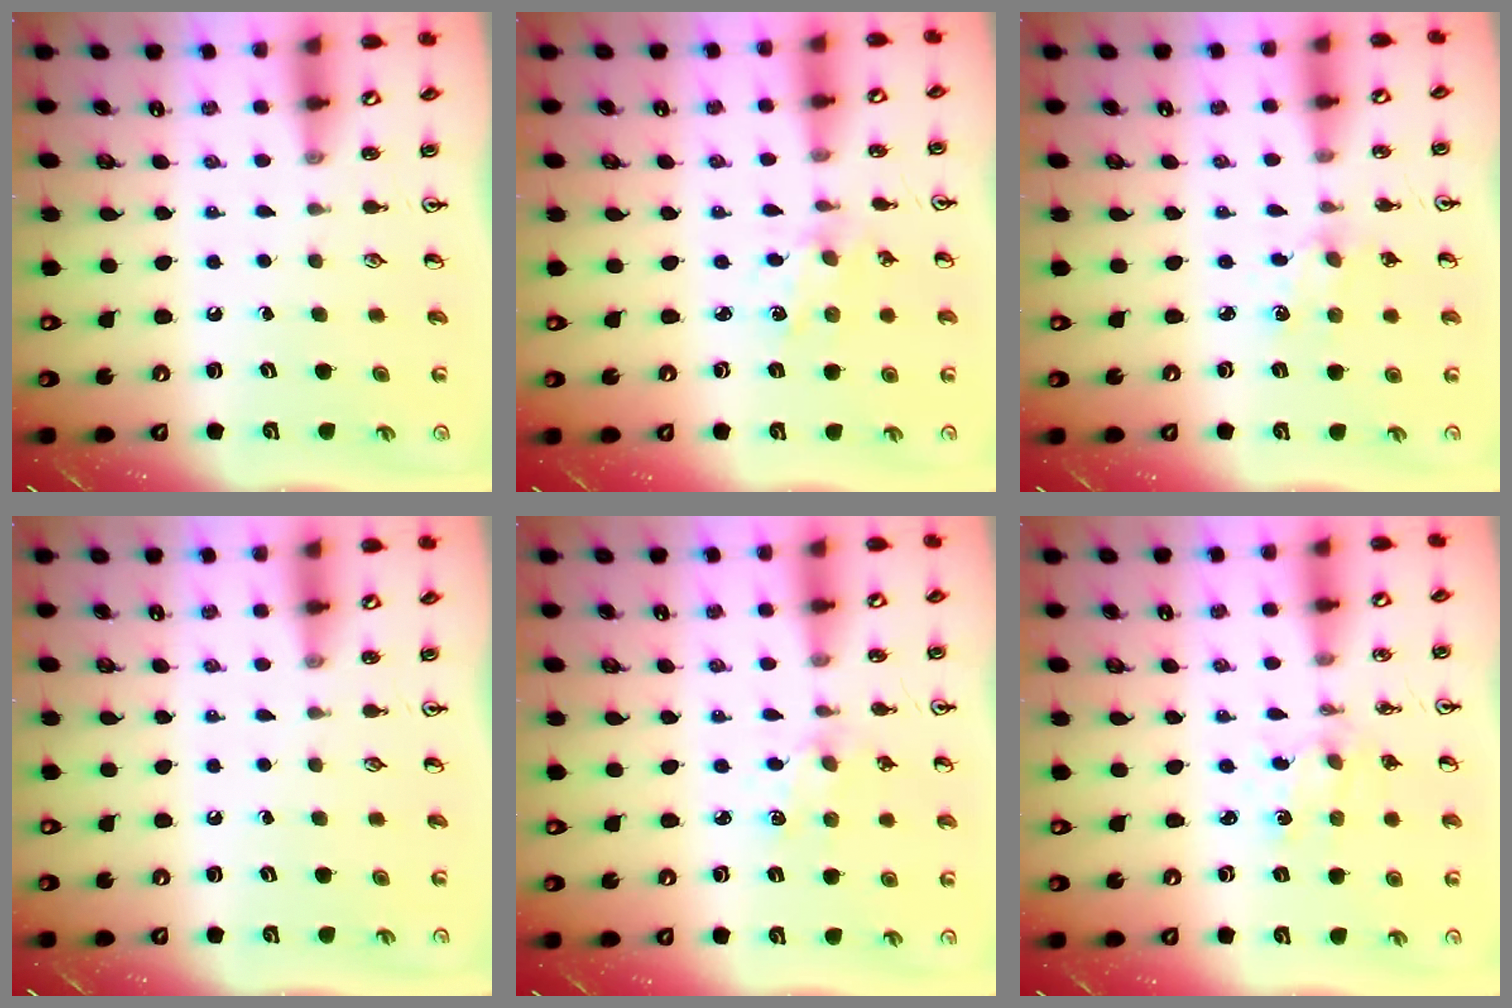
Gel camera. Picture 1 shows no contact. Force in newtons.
{"total": 1.9, "press": 1.9, "slide": 0.3}
{"total": 4.5, "press": 4.5, "slide": 0.5}
{"total": 0.0}
{"total": 1.9, "press": 1.8, "slide": 0.2}
{"total": 1.5, "press": 1.5, "slide": 0.3}